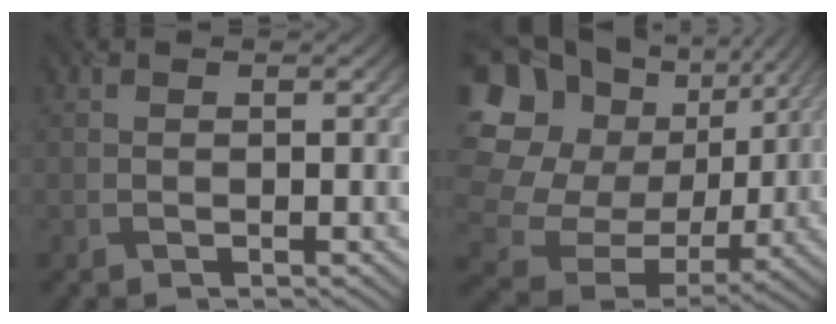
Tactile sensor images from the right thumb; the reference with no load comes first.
{"total": 21.2, "force": [5.6, 17.5, 10.6], "torque": [-0.303, 0.014, 0.114]}